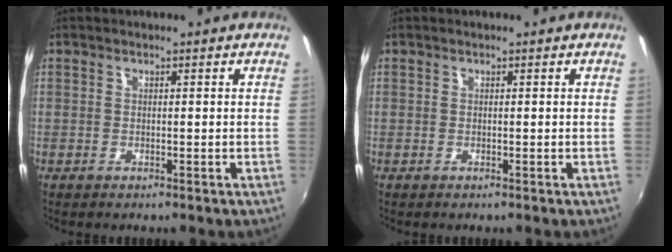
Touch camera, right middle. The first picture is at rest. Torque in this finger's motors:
{"motor_torque": [0.00, 0.00, 0.00, 0.00]}